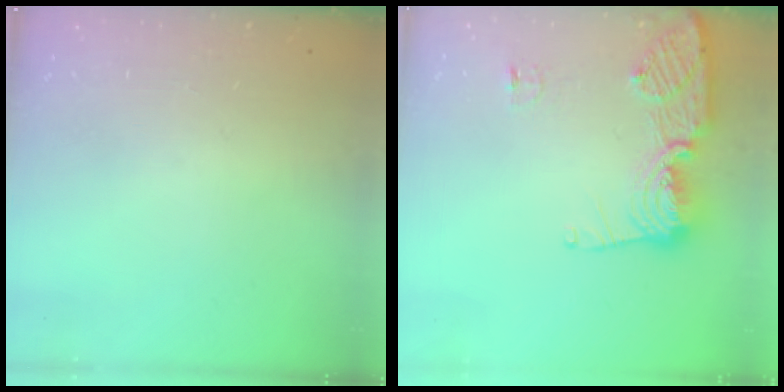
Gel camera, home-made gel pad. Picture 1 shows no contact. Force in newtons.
{"total": 14.0, "press": 13.9, "slide": 1.4}